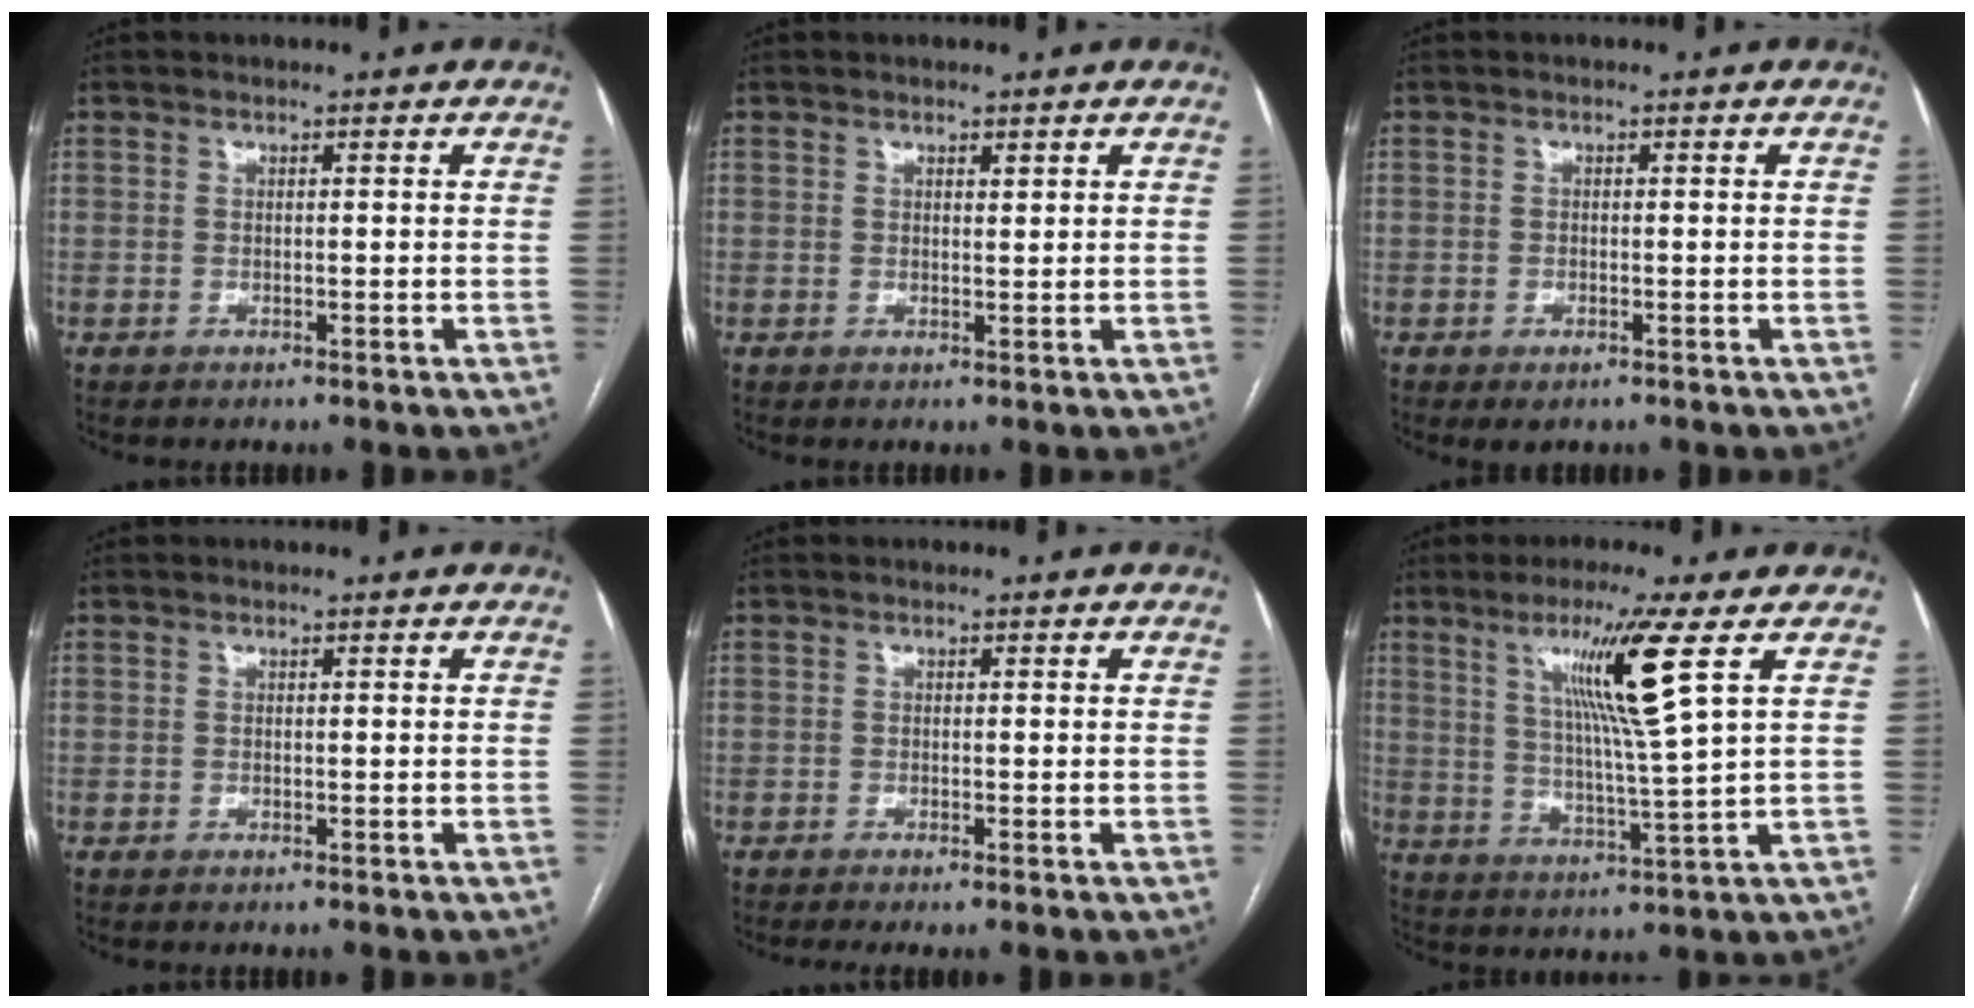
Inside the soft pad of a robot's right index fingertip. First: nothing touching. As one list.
[{"total": 0.8, "force": [0.6, 0.3, 0.5], "torque": [-0.011, -0.004, 0.010]}, {"total": 1.7, "force": [-1.0, 0.8, 1.1], "torque": [-0.016, -0.001, -0.007]}, {"total": 0.0}, {"total": 1.2, "force": [-0.8, 0.1, 0.9], "torque": [-0.019, -0.002, -0.015]}, {"total": 10.9, "force": [4.6, -2.1, 9.6], "torque": [-0.170, -0.012, 0.087]}]